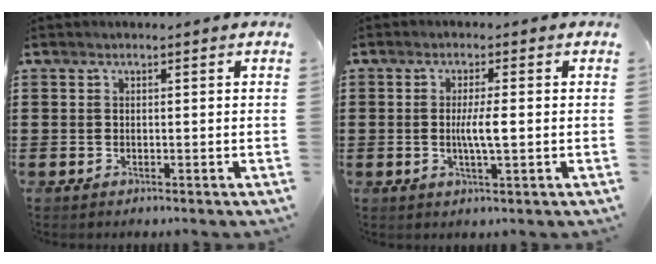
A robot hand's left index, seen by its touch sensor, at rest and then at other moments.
{"total": 3.9, "force": [-0.1, 0.5, 3.8], "torque": [-0.076, -0.003, -0.008]}